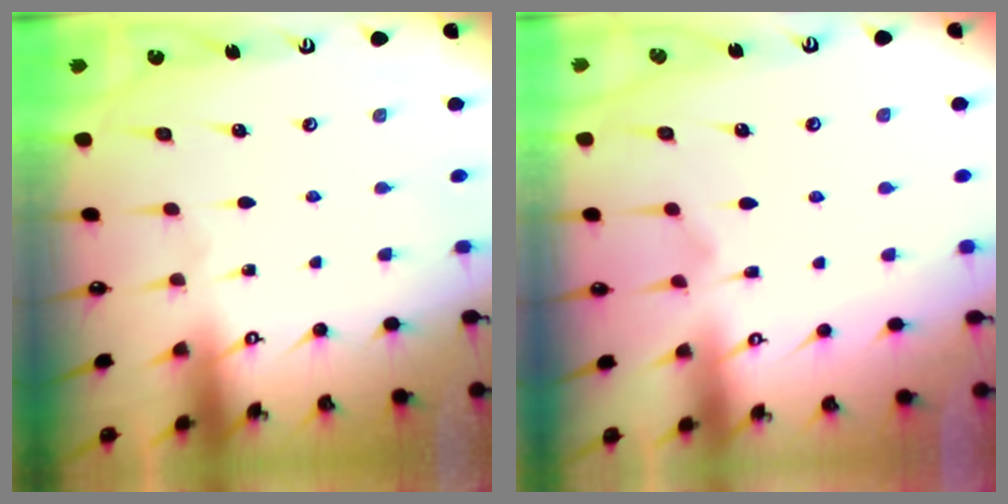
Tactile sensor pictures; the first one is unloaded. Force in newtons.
{"total": 1.4, "press": 0.7, "slide": 1.2}